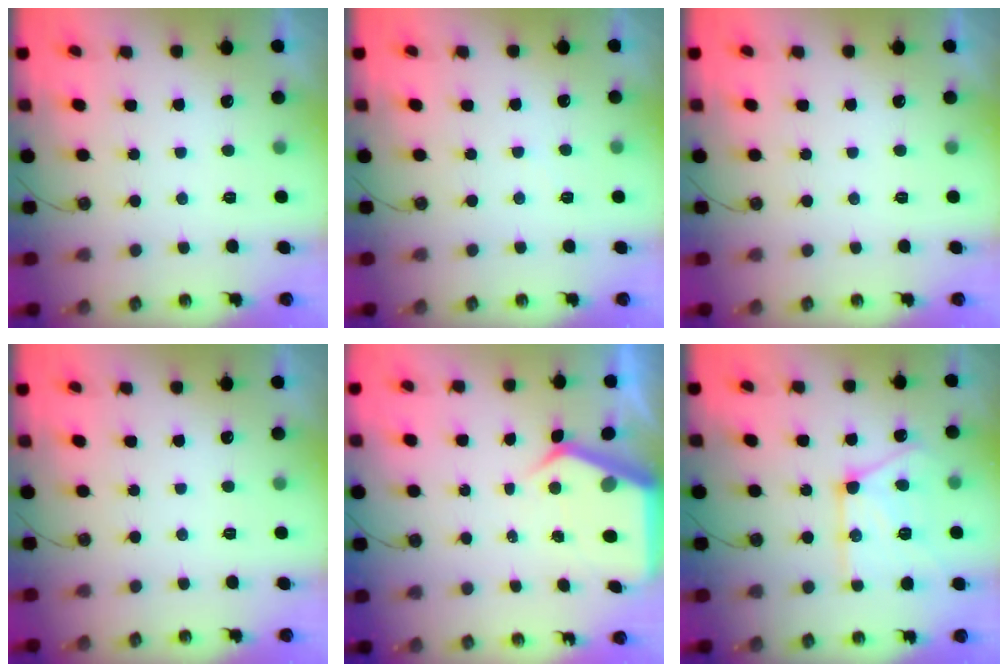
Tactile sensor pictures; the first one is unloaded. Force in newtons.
{"total": 3.2, "press": 3.2, "slide": 0.6}
{"total": 0.0}
{"total": 0.0}
{"total": 6.4, "press": 6.4, "slide": 0.6}
{"total": 16.7, "press": 16.6, "slide": 1.4}